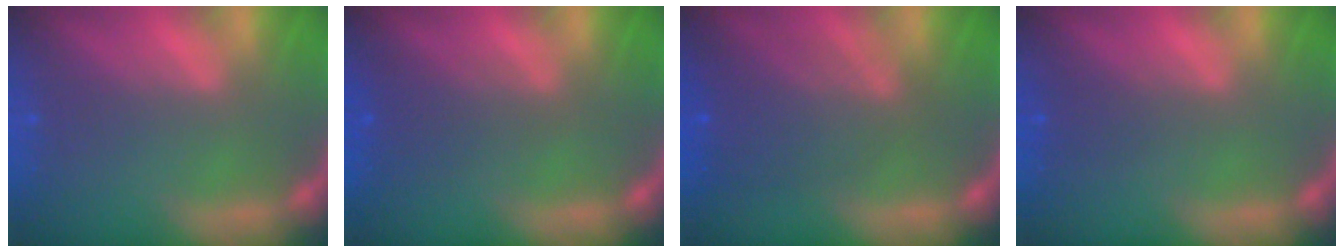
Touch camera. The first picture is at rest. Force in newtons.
{"total": 2.5}
{"total": 5.5}
{"total": 1.4}